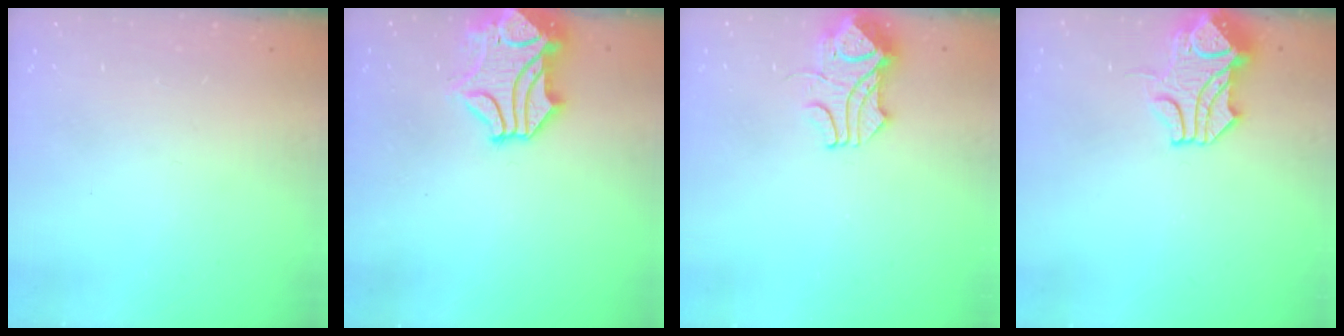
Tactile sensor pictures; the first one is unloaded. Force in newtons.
{"total": 2.3, "press": 1.9, "slide": 1.3}
{"total": 4.1, "press": 4.0, "slide": 0.7}
{"total": 1.5, "press": 0.8, "slide": 1.3}